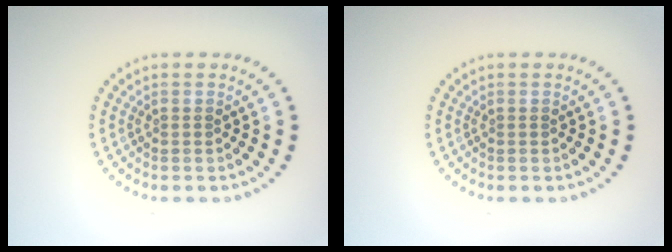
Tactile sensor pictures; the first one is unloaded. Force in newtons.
{"total": 0.0}